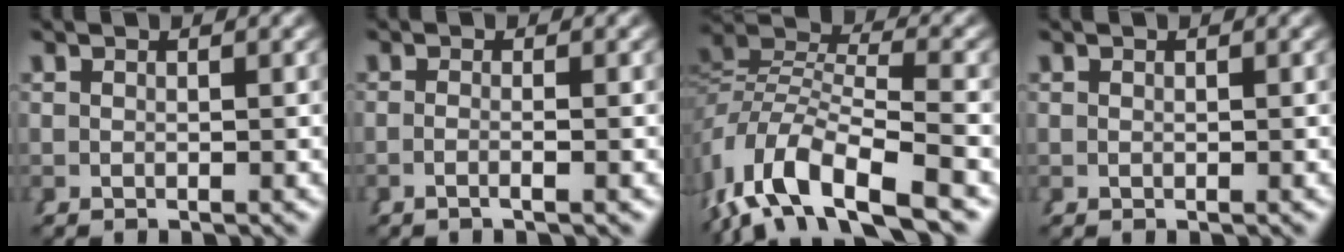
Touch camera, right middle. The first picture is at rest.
{"total": 1.4, "force": [-0.8, -0.6, 1.0], "torque": [-0.027, -0.002, -0.016]}
{"total": 9.0, "force": [-2.4, 5.4, 6.8], "torque": [-0.151, -0.021, -0.030]}
{"total": 0.0}